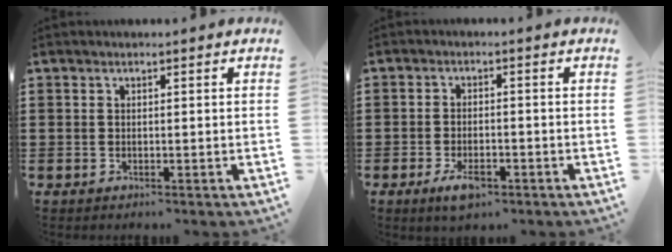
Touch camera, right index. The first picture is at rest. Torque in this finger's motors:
{"motor_torque": [1.03, 1.11, 0.42, 0.06]}